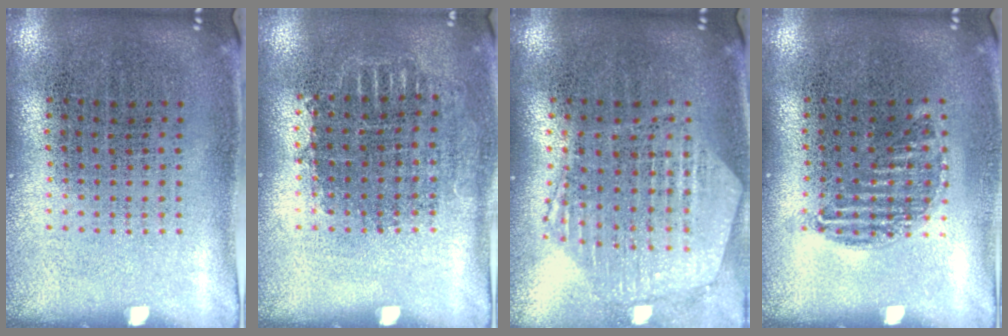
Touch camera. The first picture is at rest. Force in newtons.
{"total": 0.7, "press": 0.7, "slide": 0.3}
{"total": 1.2, "press": 1.2, "slide": 0.1}
{"total": 0.9, "press": 0.8, "slide": 0.5}